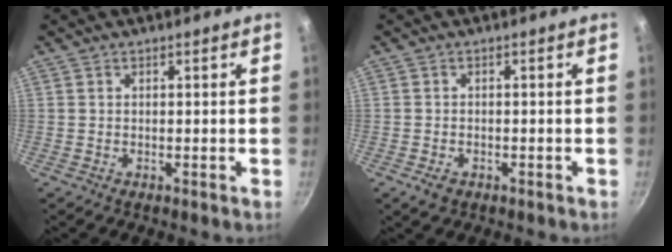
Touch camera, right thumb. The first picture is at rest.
{"total": 2.7, "force": [-1.4, 1.7, 1.5], "torque": [-0.029, 0.004, -0.019]}